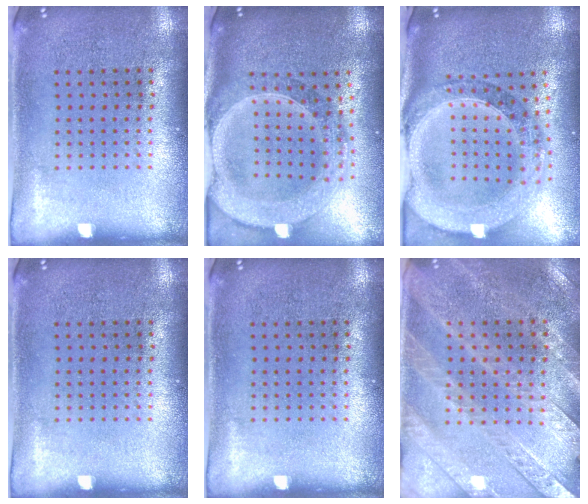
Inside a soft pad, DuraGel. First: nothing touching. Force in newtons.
{"total": 2.7, "press": 2.4, "slide": 1.4}
{"total": 2.2, "press": 2.0, "slide": 0.9}
{"total": 0.0}
{"total": 0.0}
{"total": 3.0, "press": 2.7, "slide": 1.1}